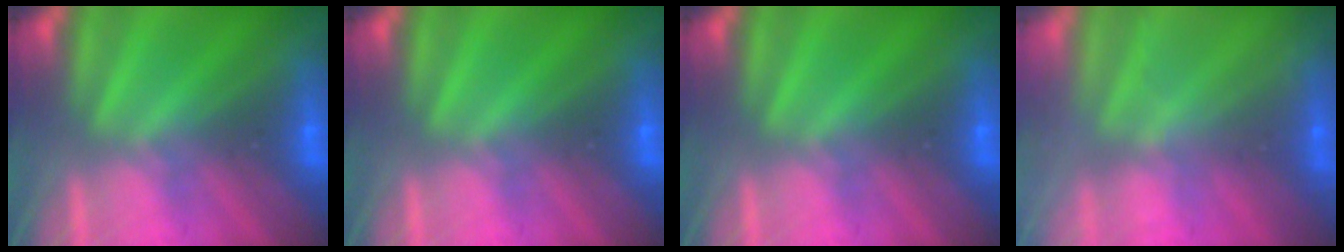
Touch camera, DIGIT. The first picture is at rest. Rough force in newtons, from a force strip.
{"total": 0.0}
{"total": 0.0}
{"total": 2.3}